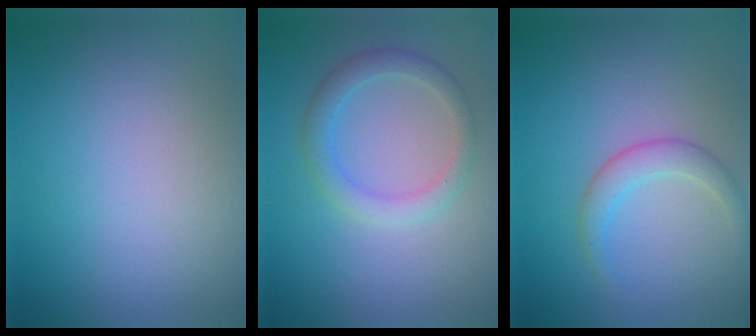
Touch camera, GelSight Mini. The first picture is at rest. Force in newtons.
{"total": 2.6, "press": 2.6, "slide": 0.2}
{"total": 2.2, "press": 2.1, "slide": 0.1}